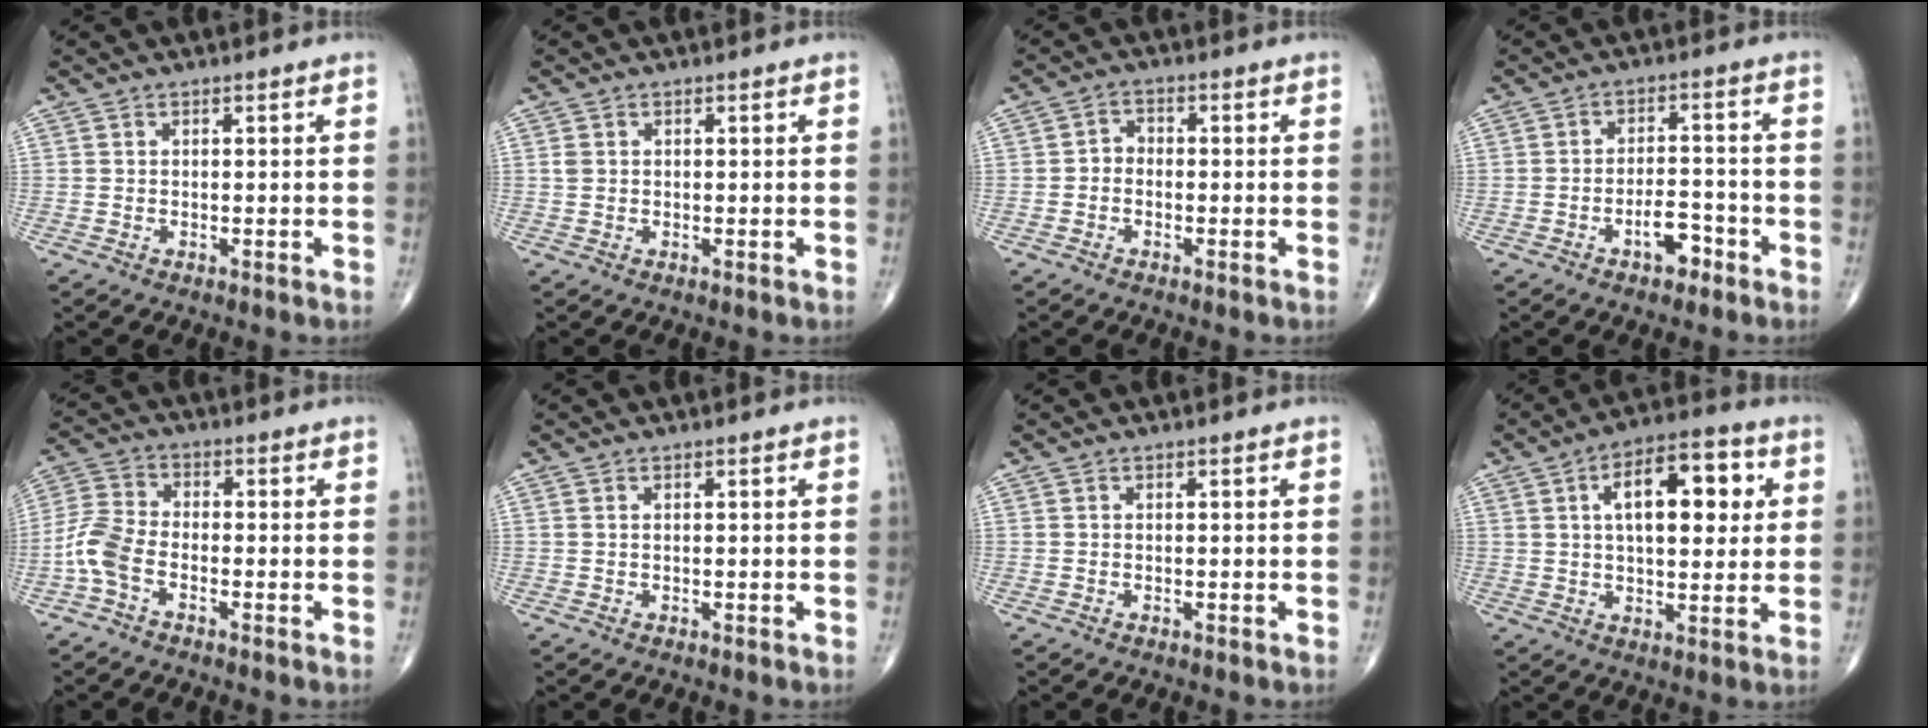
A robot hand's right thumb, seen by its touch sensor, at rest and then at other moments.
{"total": 1.1, "force": [0.1, 1.0, 0.6], "torque": [-0.012, 0.003, 0.004]}
{"total": 2.4, "force": [-0.8, 1.9, 1.2], "torque": [-0.009, 0.012, -0.024]}
{"total": 5.3, "force": [-3.0, 2.5, 3.6], "torque": [-0.046, 0.029, -0.048]}
{"total": 6.7, "force": [-2.9, 3.5, 4.9], "torque": [-0.115, 0.022, -0.069]}
{"total": 0.0}
{"total": 0.0}
{"total": 14.5, "force": [3.8, 7.0, 12.1], "torque": [-0.155, 0.009, 0.054]}